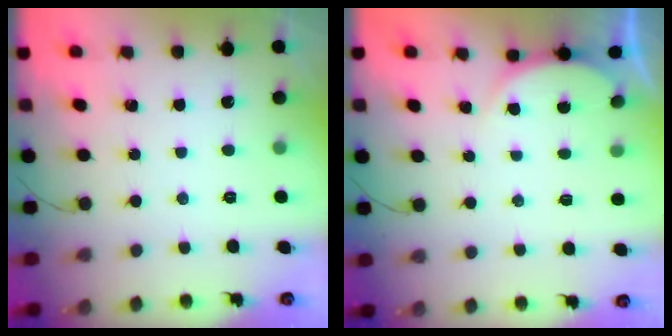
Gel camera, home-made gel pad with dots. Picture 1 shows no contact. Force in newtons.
{"total": 2.3, "press": 2.2, "slide": 0.6}